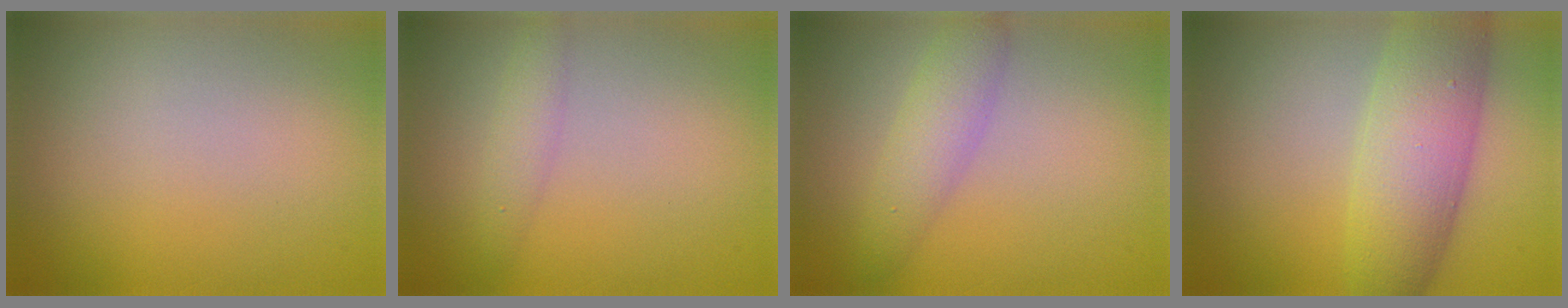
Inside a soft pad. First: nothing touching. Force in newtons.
{"total": 1.6, "press": 1.6, "slide": 0.1}
{"total": 3.0, "press": 3.0, "slide": 0.1}
{"total": 7.1, "press": 7.1, "slide": 0.1}